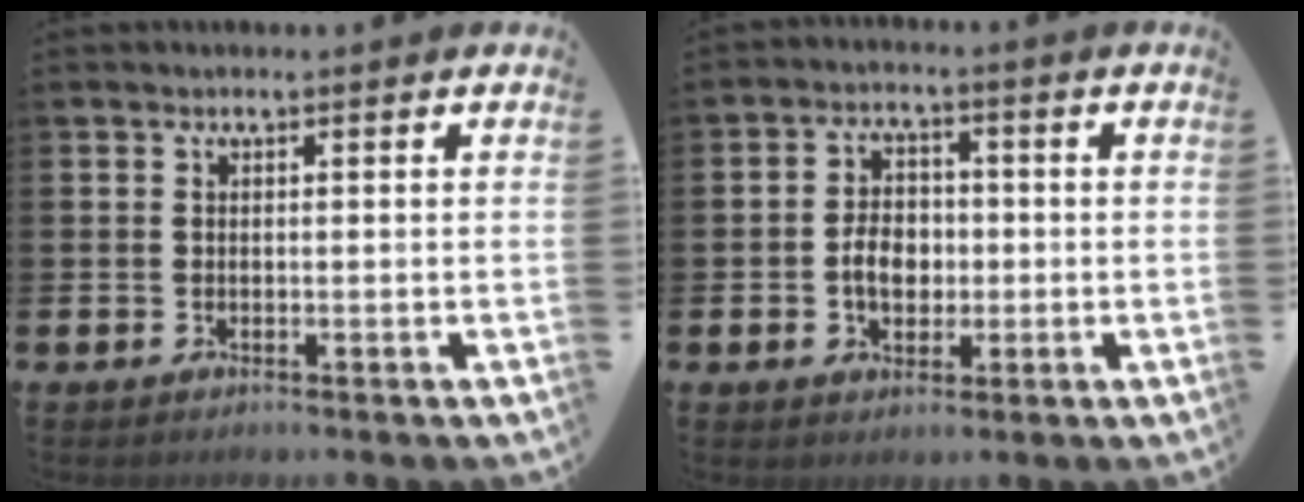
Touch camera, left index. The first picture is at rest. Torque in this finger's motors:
{"motor_torque": [0.70, 0.38, 0.16, 0.13]}